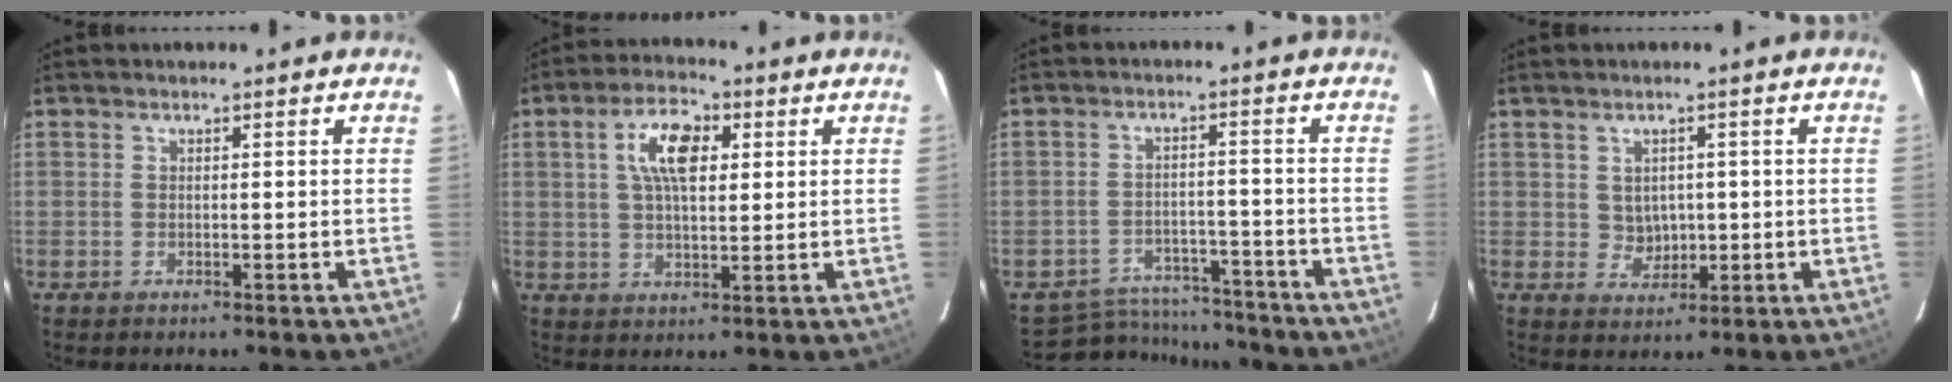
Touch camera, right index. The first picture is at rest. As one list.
[{"total": 8.5, "force": [2.5, 3.9, 7.1], "torque": [-0.128, 0.018, 0.044]}, {"total": 11.4, "force": [-10.4, 4.2, 1.8], "torque": [-0.050, 0.022, -0.140]}, {"total": 3.6, "force": [0.4, 3.4, 1.1], "torque": [-0.019, 0.007, 0.016]}]